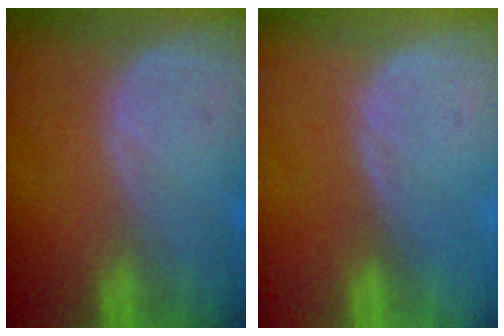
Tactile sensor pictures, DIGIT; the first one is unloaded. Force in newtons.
{"total": 0.0}